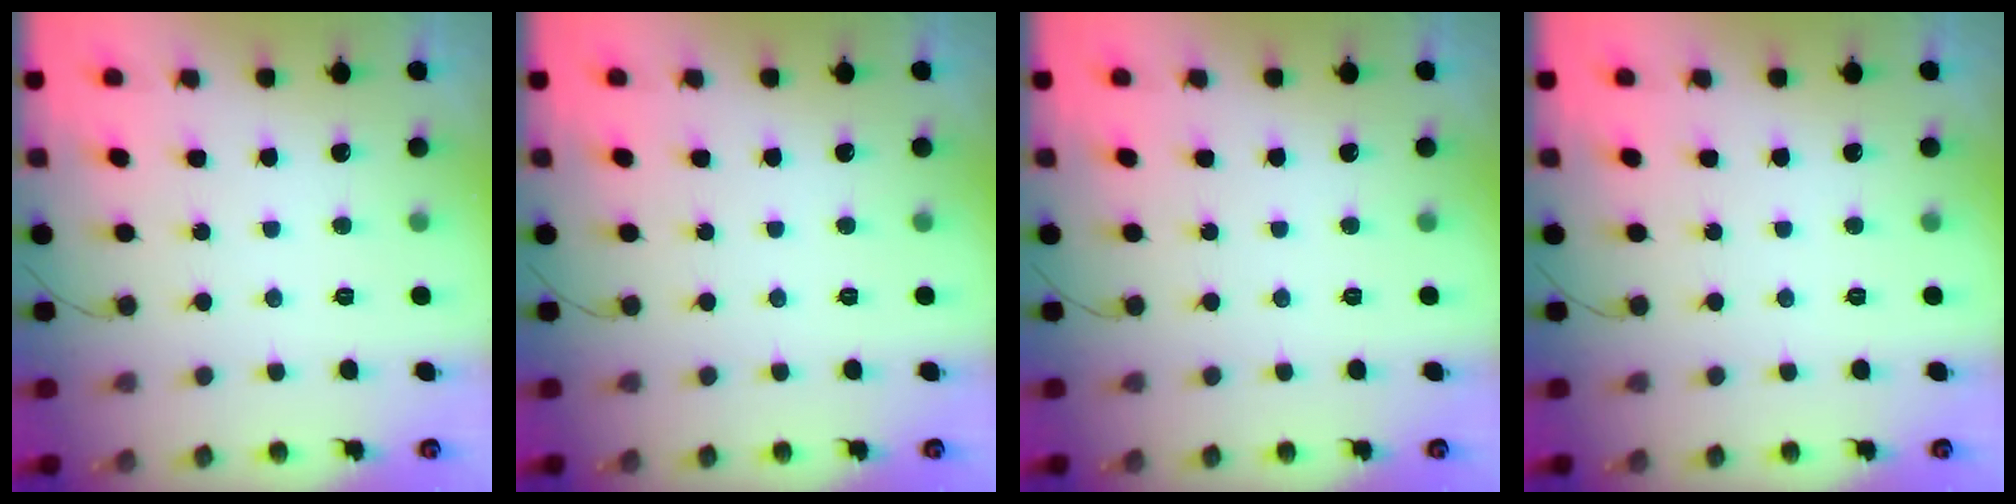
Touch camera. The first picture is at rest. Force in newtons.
{"total": 0.0}
{"total": 0.0}
{"total": 0.0}